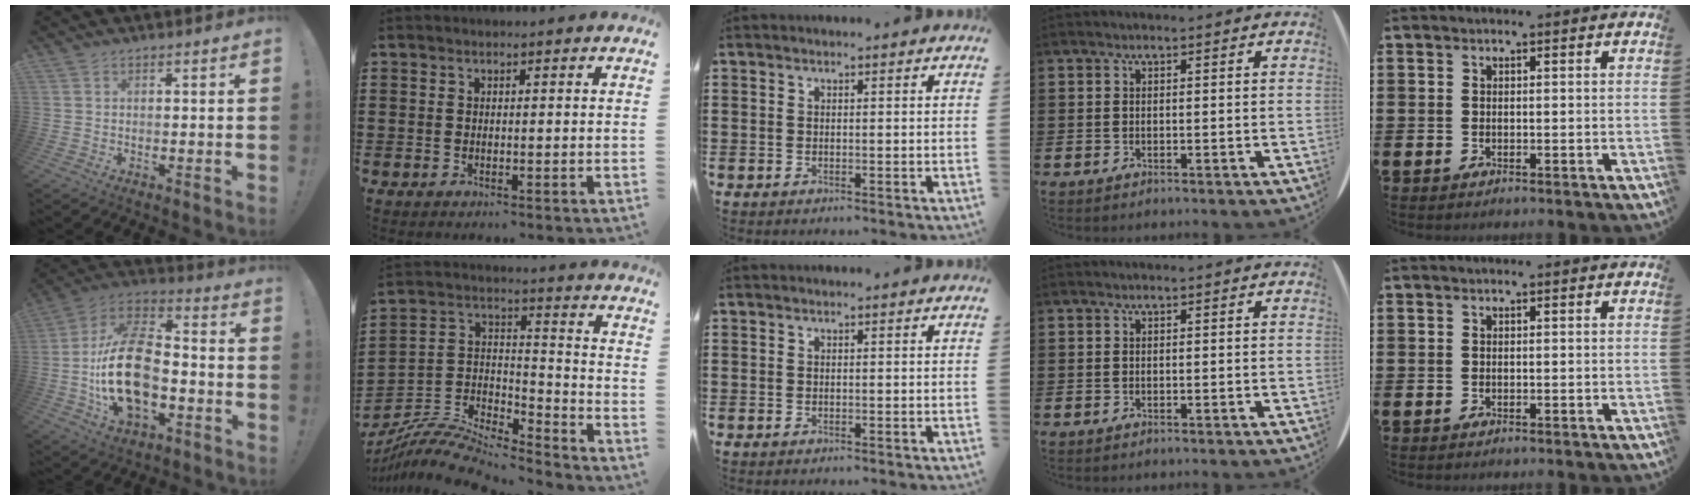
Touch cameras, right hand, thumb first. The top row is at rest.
{"thumb": {"total": 23.1, "force": [-4.4, 13.9, 17.9], "torque": [-0.326, 0.029, -0.067]}, "index": {"total": 9.1, "force": [-8.6, 1.8, 2.6], "torque": [-0.050, 0.016, -0.171]}}